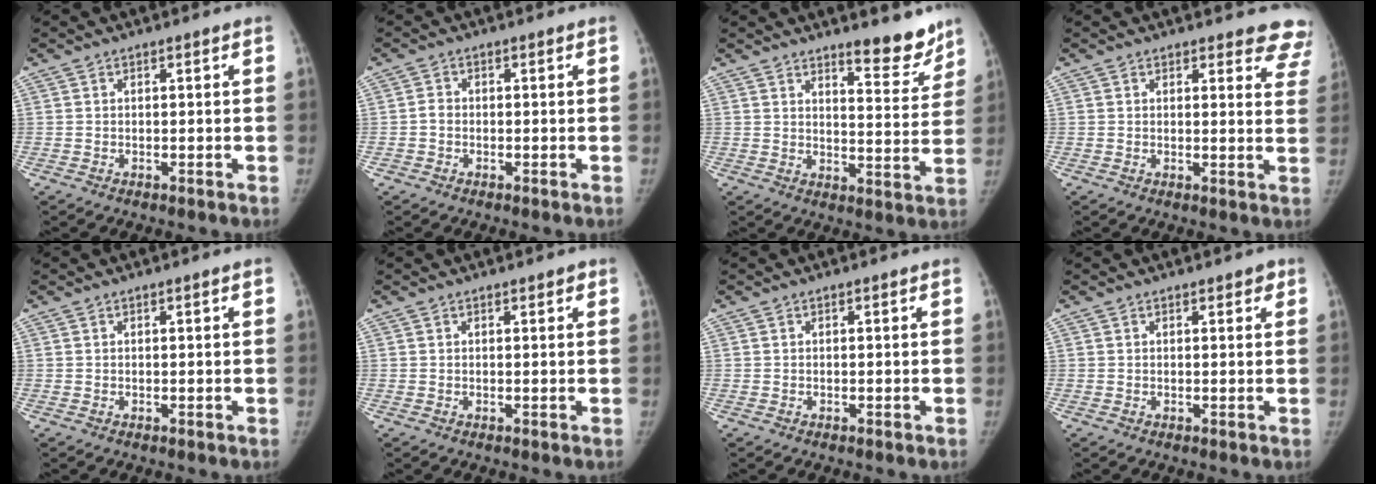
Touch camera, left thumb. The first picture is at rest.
{"total": 1.6, "force": [-0.6, 1.4, 0.4], "torque": [-0.001, 0.005, -0.014]}
{"total": 8.8, "force": [7.2, 2.4, 4.5], "torque": [-0.025, -0.059, 0.104]}
{"total": 8.5, "force": [7.9, 2.9, 1.6], "torque": [0.036, -0.042, 0.053]}
{"total": 0.6, "force": [0.2, 0.0, 0.6], "torque": [-0.011, 0.002, 0.003]}
{"total": 0.8, "force": [0.6, 0.4, 0.4], "torque": [-0.001, -0.001, 0.006]}
{"total": 0.0}
{"total": 1.5, "force": [1.0, 0.8, 0.8], "torque": [0.002, -0.002, 0.010]}